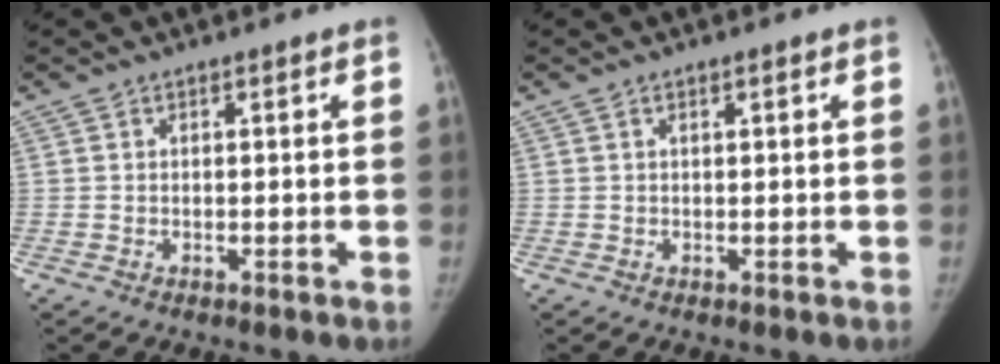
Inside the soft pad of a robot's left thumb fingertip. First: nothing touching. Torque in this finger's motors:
{"motor_torque": [-0.67, 0.00, -0.37, 0.35, 0.00]}